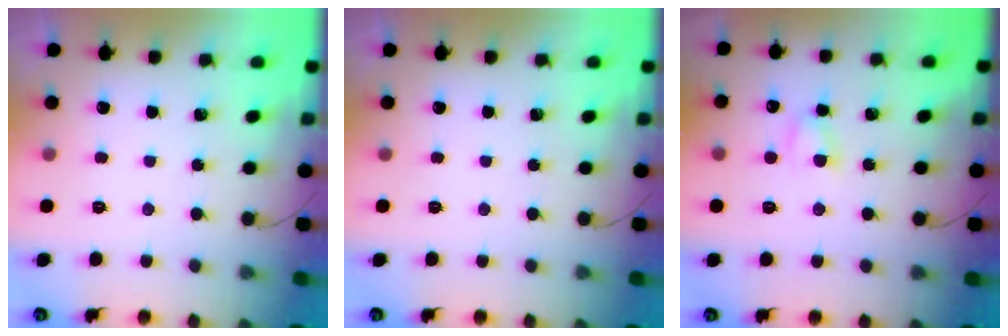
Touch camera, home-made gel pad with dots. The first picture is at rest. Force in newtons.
{"total": 0.0}
{"total": 3.8, "press": 3.6, "slide": 1.3}